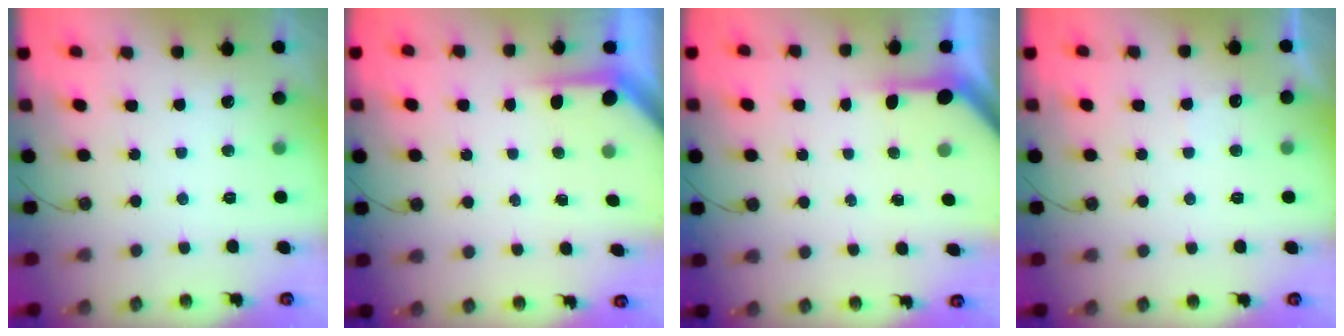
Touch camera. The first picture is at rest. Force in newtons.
{"total": 3.5, "press": 3.5, "slide": 0.4}
{"total": 3.8, "press": 3.8, "slide": 0.3}
{"total": 2.5, "press": 2.5, "slide": 0.5}